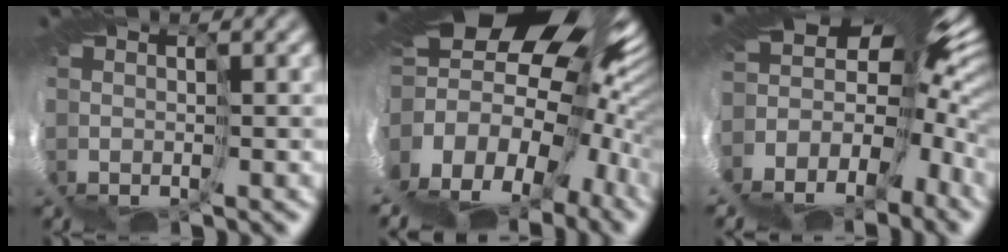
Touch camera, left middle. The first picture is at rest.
{"total": 16.9, "force": [-1.6, 11.8, 12.0], "torque": [-0.186, -0.009, -0.062]}
{"total": 12.7, "force": [-1.2, 6.6, 10.7], "torque": [-0.136, -0.019, 0.014]}